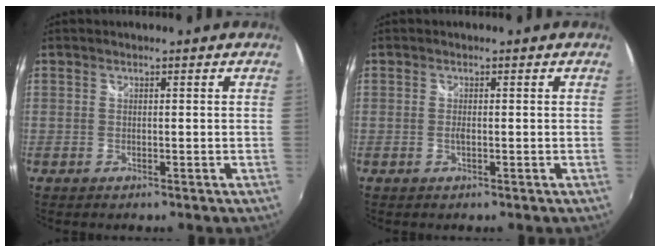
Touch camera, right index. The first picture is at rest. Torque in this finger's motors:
{"motor_torque": [0.26, 0.20, 0.20, 0.03]}